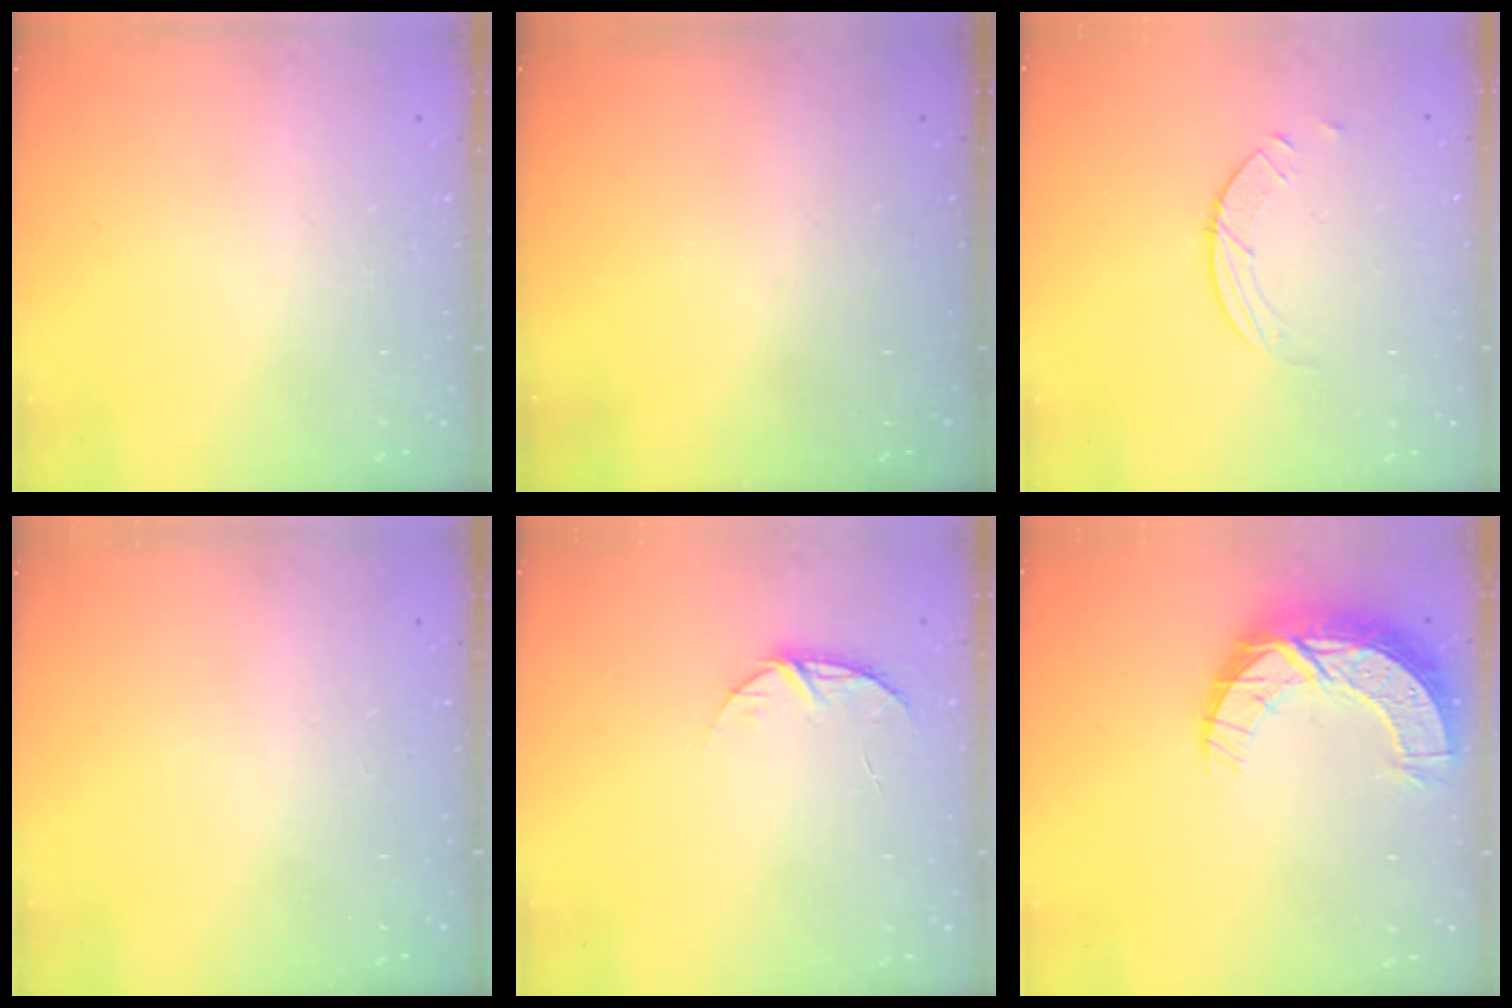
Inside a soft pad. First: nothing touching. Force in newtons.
{"total": 0.0}
{"total": 2.6, "press": 2.6, "slide": 0.3}
{"total": 0.0}
{"total": 6.1, "press": 6.1, "slide": 0.7}
{"total": 11.6, "press": 11.6, "slide": 0.7}